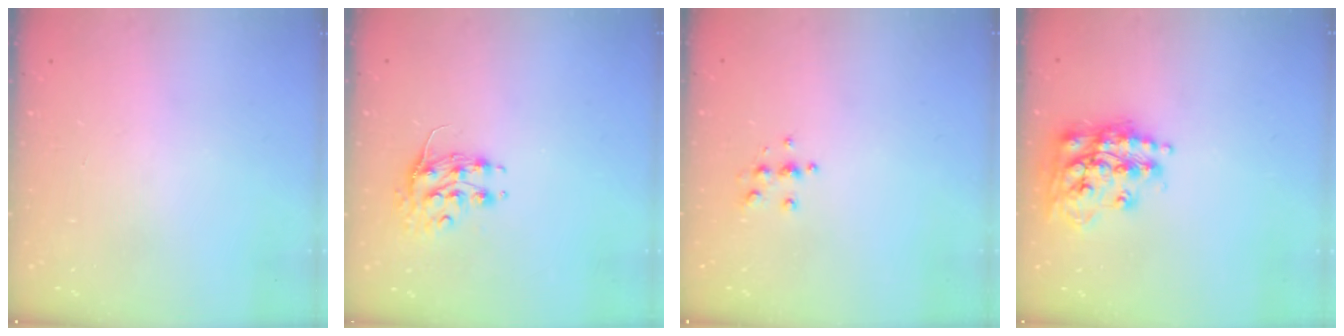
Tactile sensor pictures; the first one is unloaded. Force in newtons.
{"total": 8.4, "press": 8.3, "slide": 1.0}
{"total": 5.1, "press": 5.1, "slide": 0.3}
{"total": 16.5, "press": 16.5, "slide": 1.1}